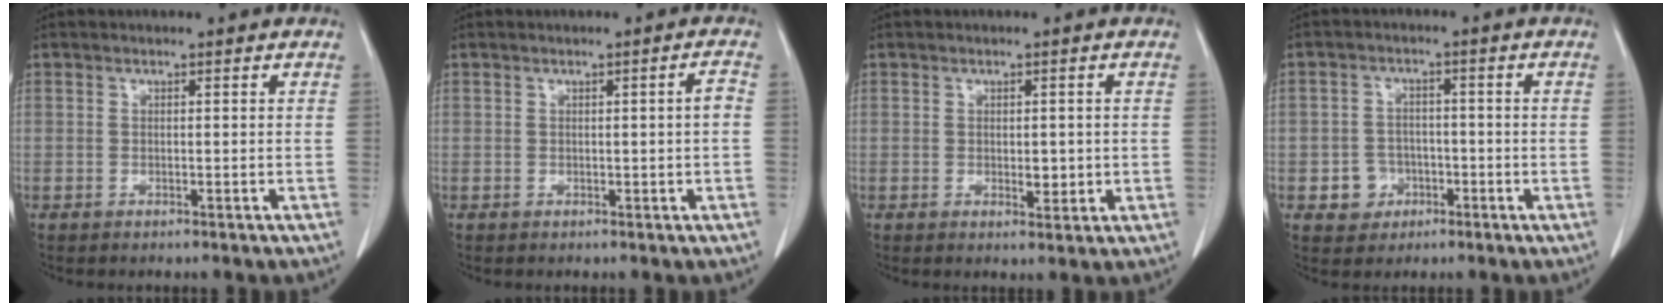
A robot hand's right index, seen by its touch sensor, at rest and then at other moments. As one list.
[{"total": 1.8, "force": [0.0, 0.0, 1.8], "torque": [-0.024, 0.003, 0.001]}, {"total": 2.4, "force": [-0.1, 1.3, 2.1], "torque": [-0.027, -0.002, 0.003]}, {"total": 4.3, "force": [-1.5, 3.9, 0.9], "torque": [-0.005, 0.011, -0.019]}]